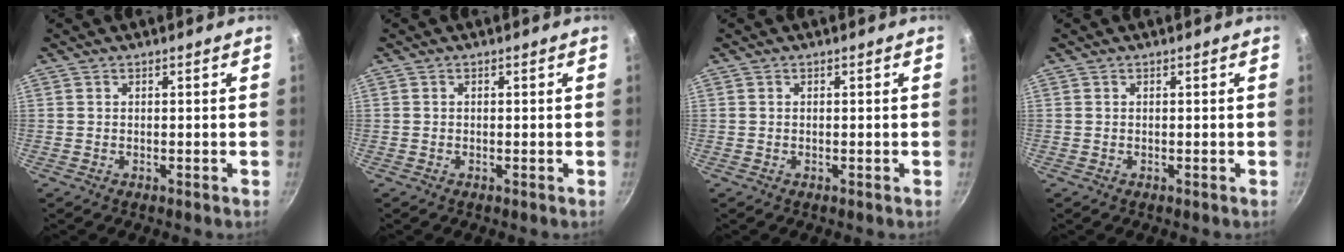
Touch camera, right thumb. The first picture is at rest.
{"total": 0.0}
{"total": 0.0}
{"total": 0.0}